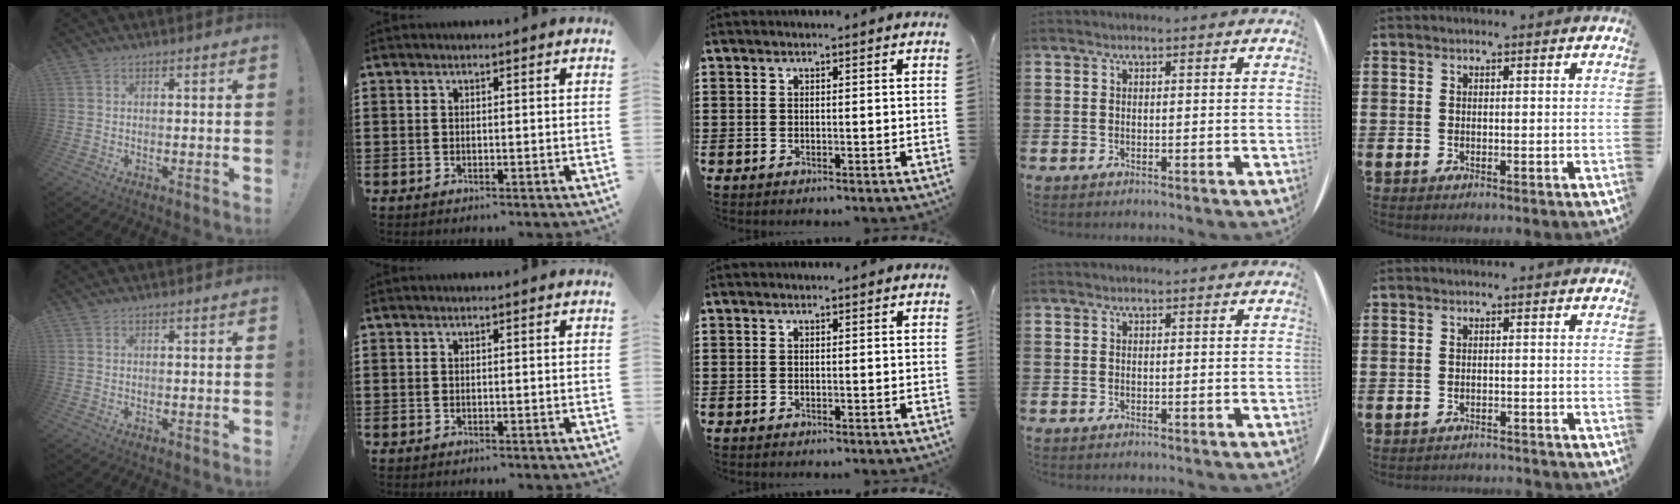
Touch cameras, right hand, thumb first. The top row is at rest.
{"little": {"total": 1.1, "force": [-1.1, 0.0, 0.0], "torque": [-0.003, 0.002, -0.023]}}